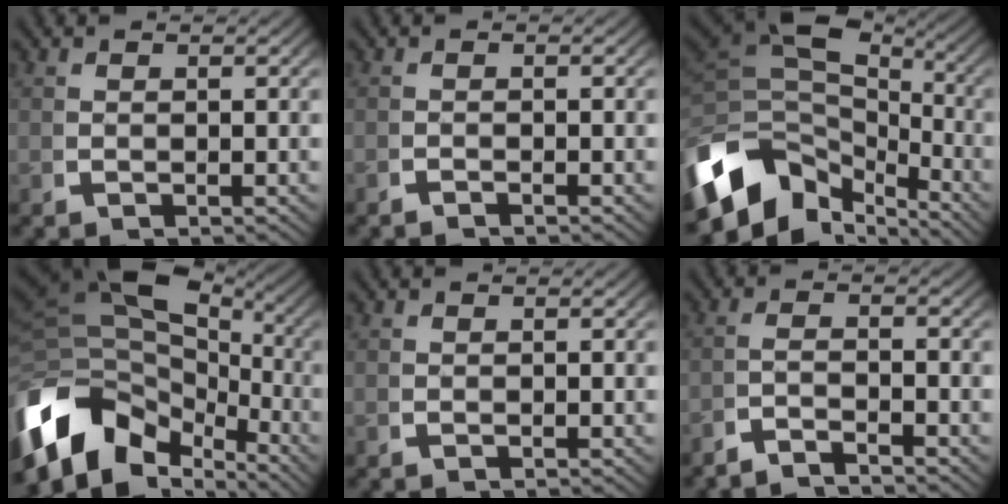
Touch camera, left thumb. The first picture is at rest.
{"total": 0.7, "force": [-0.7, 0.0, 0.1], "torque": [0.004, 0.000, -0.017]}
{"total": 14.9, "force": [-1.6, 9.8, 11.1], "torque": [-0.235, -0.038, -0.010]}
{"total": 16.6, "force": [-2.2, 10.9, 12.3], "torque": [-0.245, -0.041, -0.021]}
{"total": 0.0}
{"total": 2.3, "force": [-2.1, 0.3, 0.9], "torque": [-0.015, -0.004, -0.047]}